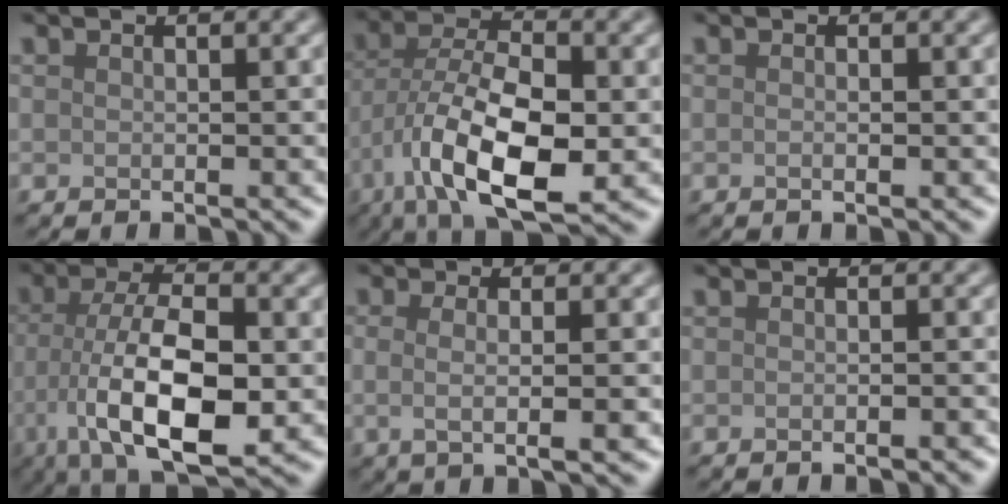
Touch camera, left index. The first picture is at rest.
{"total": 11.1, "force": [-3.6, 4.8, 9.4], "torque": [-0.172, -0.001, -0.071]}
{"total": 0.6, "force": [-0.1, 0.1, 0.6], "torque": [-0.009, -0.004, -0.001]}
{"total": 11.3, "force": [-2.9, 4.5, 9.9], "torque": [-0.177, -0.006, -0.053]}
{"total": 3.3, "force": [-0.1, 1.0, 3.1], "torque": [-0.049, -0.005, -0.005]}
{"total": 1.2, "force": [-0.6, 0.2, 1.0], "torque": [-0.010, -0.001, -0.011]}